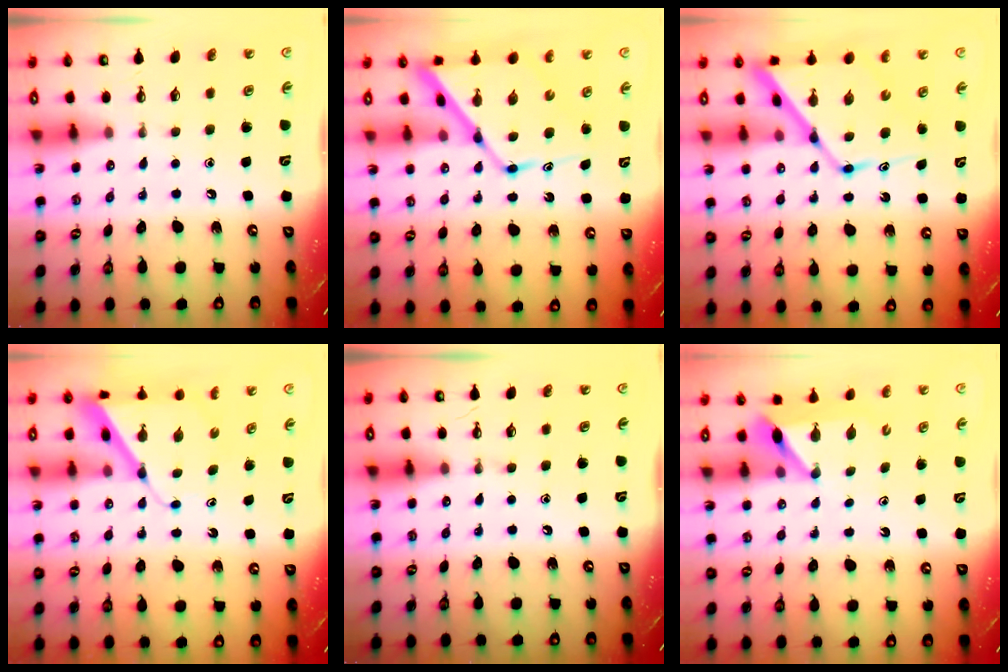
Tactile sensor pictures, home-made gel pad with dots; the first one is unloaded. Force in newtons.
{"total": 16.5, "press": 16.4, "slide": 1.4}
{"total": 16.5, "press": 16.4, "slide": 1.4}
{"total": 7.7, "press": 7.7, "slide": 0.4}
{"total": 0.0}
{"total": 6.0, "press": 6.0, "slide": 0.4}